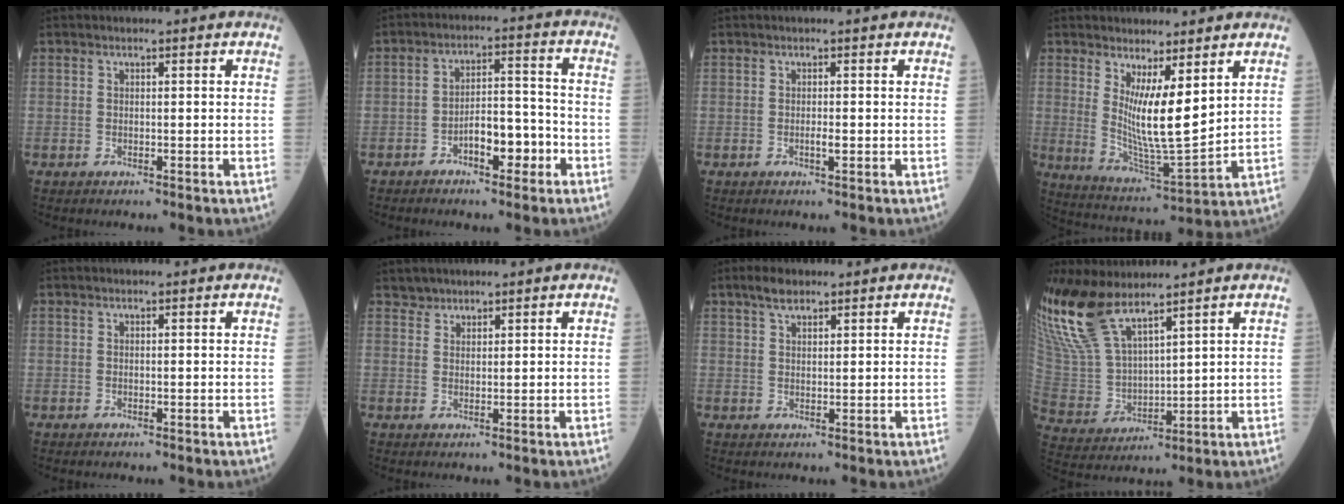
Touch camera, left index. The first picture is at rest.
{"total": 6.7, "force": [-3.5, 2.3, 5.2], "torque": [-0.087, 0.019, -0.057]}
{"total": 1.0, "force": [-0.2, 0.0, 0.9], "torque": [-0.018, -0.001, -0.002]}
{"total": 9.2, "force": [3.3, 1.2, 8.5], "torque": [-0.165, -0.031, 0.069]}
{"total": 0.0}
{"total": 1.4, "force": [1.3, 0.6, -0.3], "torque": [0.008, 0.006, 0.023]}
{"total": 2.8, "force": [2.1, 1.0, 1.6], "torque": [-0.035, 0.008, 0.040]}
{"total": 14.2, "force": [11.3, 3.7, 7.8], "torque": [-0.192, -0.001, 0.238]}